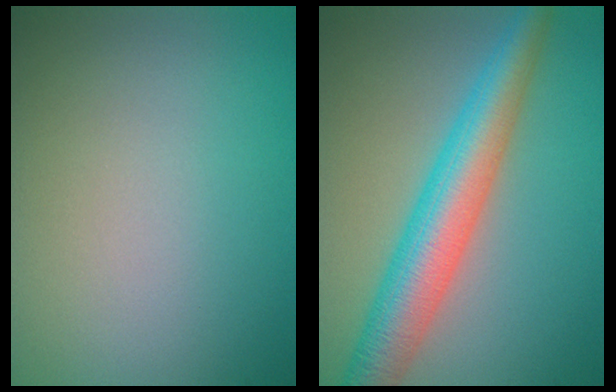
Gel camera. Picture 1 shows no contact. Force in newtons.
{"total": 6.7, "press": 6.7, "slide": 0.3}